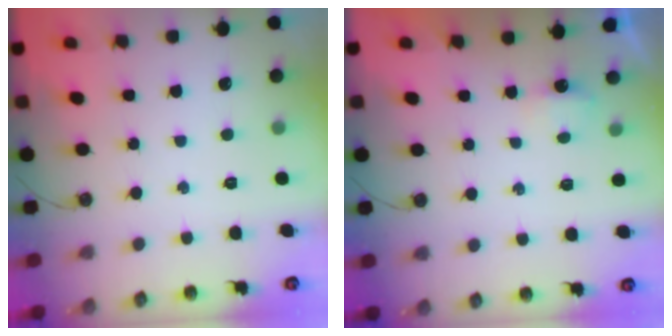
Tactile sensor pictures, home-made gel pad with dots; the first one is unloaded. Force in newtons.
{"total": 13.3, "press": 4.4, "slide": 12.6}